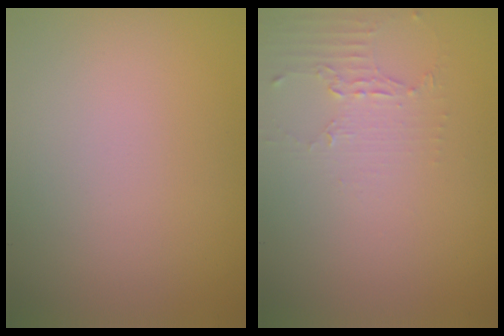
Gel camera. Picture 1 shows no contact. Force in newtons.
{"total": 2.0, "press": 1.5, "slide": 1.4}